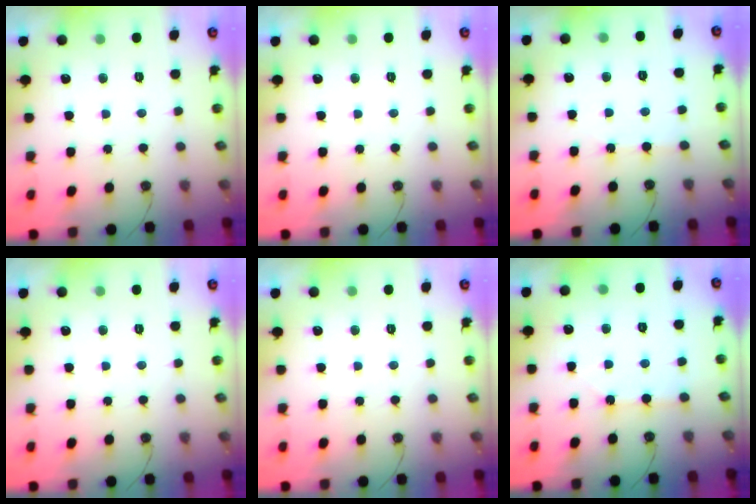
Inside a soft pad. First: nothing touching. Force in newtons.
{"total": 0.0}
{"total": 2.4, "press": 2.4, "slide": 0.2}
{"total": 0.0}
{"total": 0.0}
{"total": 2.5, "press": 2.5, "slide": 0.3}